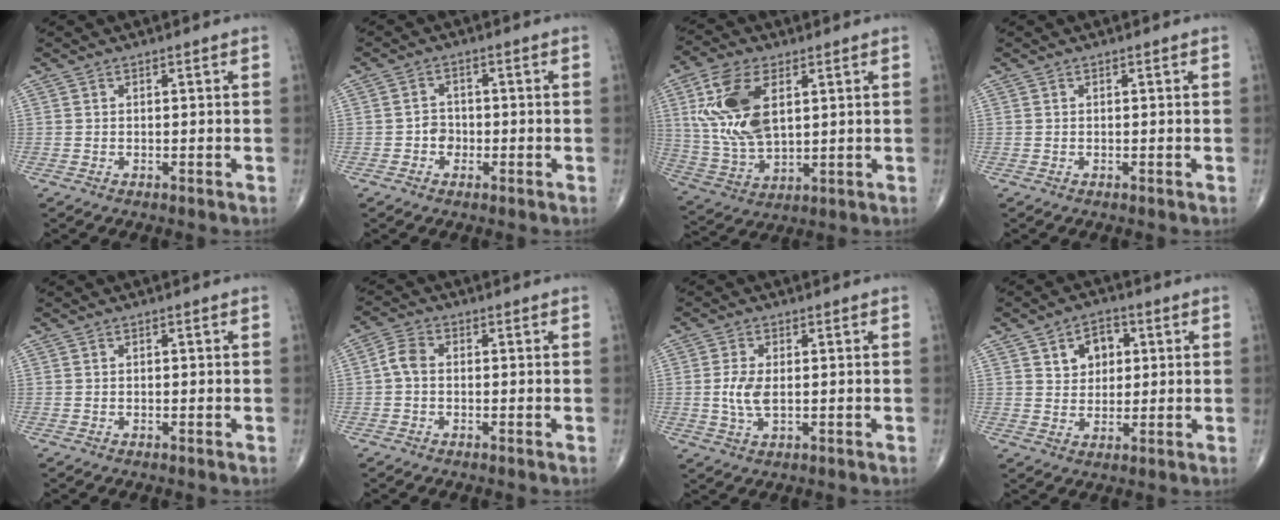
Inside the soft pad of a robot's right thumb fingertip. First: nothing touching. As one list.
[{"total": 2.6, "force": [-0.8, 2.2, 1.1], "torque": [-0.004, 0.008, -0.019]}, {"total": 15.2, "force": [4.3, 7.9, 12.2], "torque": [-0.249, -0.012, 0.091]}, {"total": 0.0}, {"total": 0.0}, {"total": 3.4, "force": [-0.3, 2.3, 2.5], "torque": [-0.048, 0.010, -0.015]}, {"total": 5.0, "force": [0.1, 2.3, 4.4], "torque": [-0.102, -0.005, 0.002]}, {"total": 6.8, "force": [2.3, 5.1, 3.9], "torque": [-0.025, -0.006, 0.033]}]